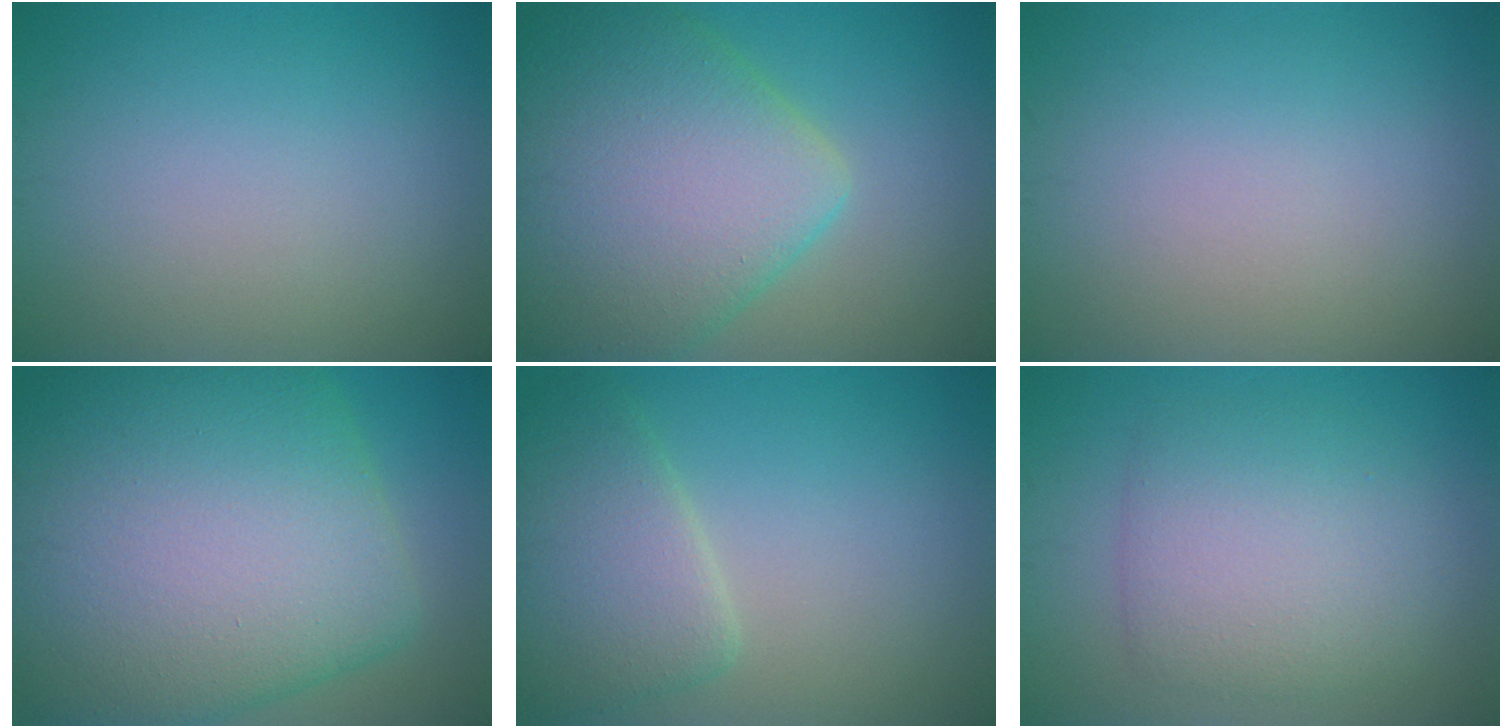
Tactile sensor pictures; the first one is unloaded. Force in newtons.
{"total": 11.1, "press": 11.1, "slide": 0.5}
{"total": 0.0}
{"total": 17.1, "press": 17.1, "slide": 0.5}
{"total": 4.6, "press": 4.6, "slide": 0.5}
{"total": 5.3, "press": 5.3, "slide": 0.3}